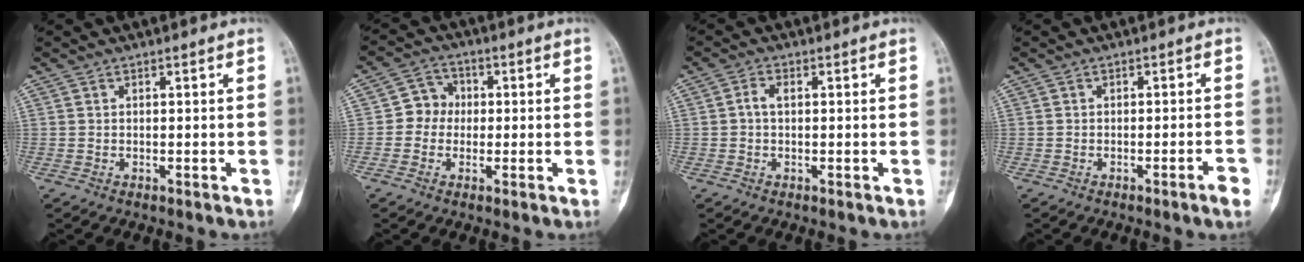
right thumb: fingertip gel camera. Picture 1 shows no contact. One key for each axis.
{"total": 5.2, "fx": -0.3, "fy": 4.8, "fz": 2.0, "tx": -0.002, "ty": 0.012, "tz": -0.018}
{"total": 2.1, "fx": 0.1, "fy": 1.2, "fz": 1.7, "tx": -0.031, "ty": 0.006, "tz": -0.002}
{"total": 2.6, "fx": -1.5, "fy": 0.0, "fz": 2.1, "tx": -0.035, "ty": 0.006, "tz": -0.021}